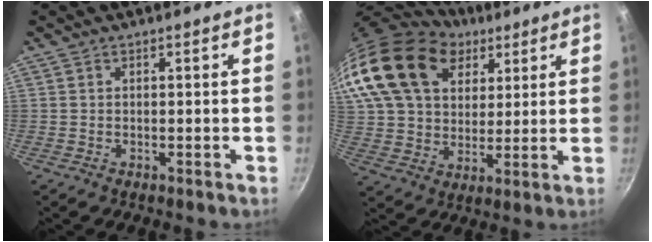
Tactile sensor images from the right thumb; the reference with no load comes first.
{"total": 25.3, "force": [12.2, 17.6, 13.5], "torque": [-0.263, -0.001, 0.224]}